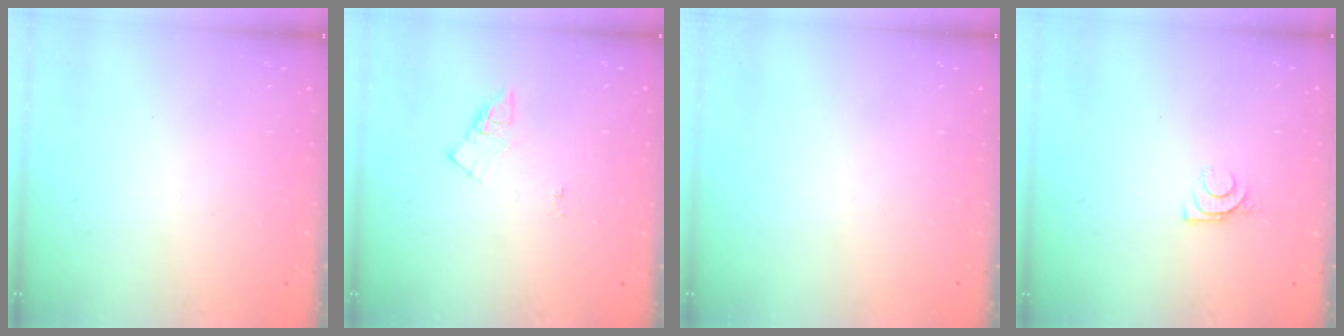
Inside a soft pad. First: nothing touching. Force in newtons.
{"total": 4.5, "press": 4.5, "slide": 0.5}
{"total": 0.0}
{"total": 6.5, "press": 6.5, "slide": 0.7}